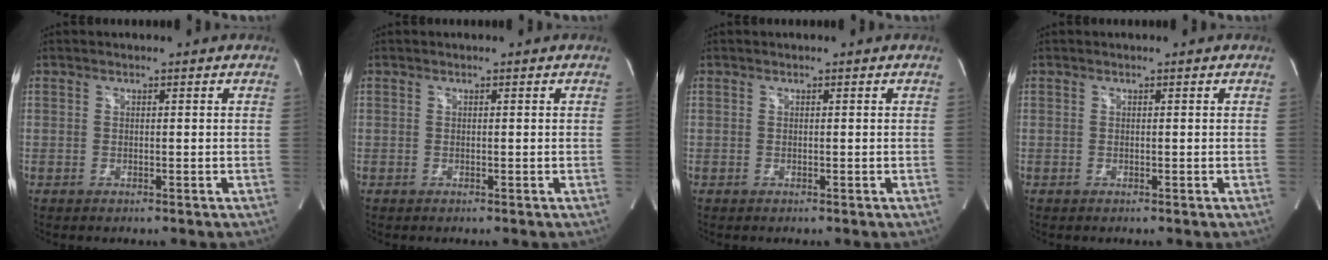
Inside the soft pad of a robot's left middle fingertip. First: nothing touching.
{"total": 0.0}
{"total": 0.0}
{"total": 0.0}